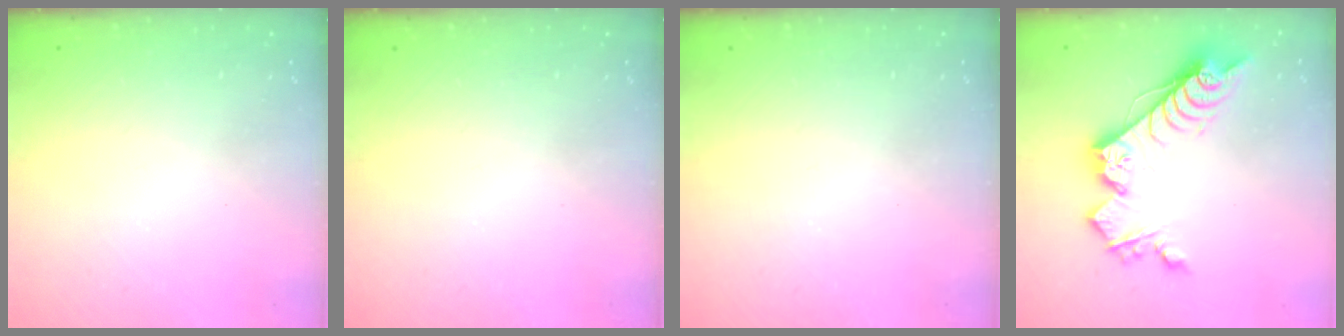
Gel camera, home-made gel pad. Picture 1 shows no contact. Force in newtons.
{"total": 0.0}
{"total": 0.0}
{"total": 16.7, "press": 16.7, "slide": 0.3}